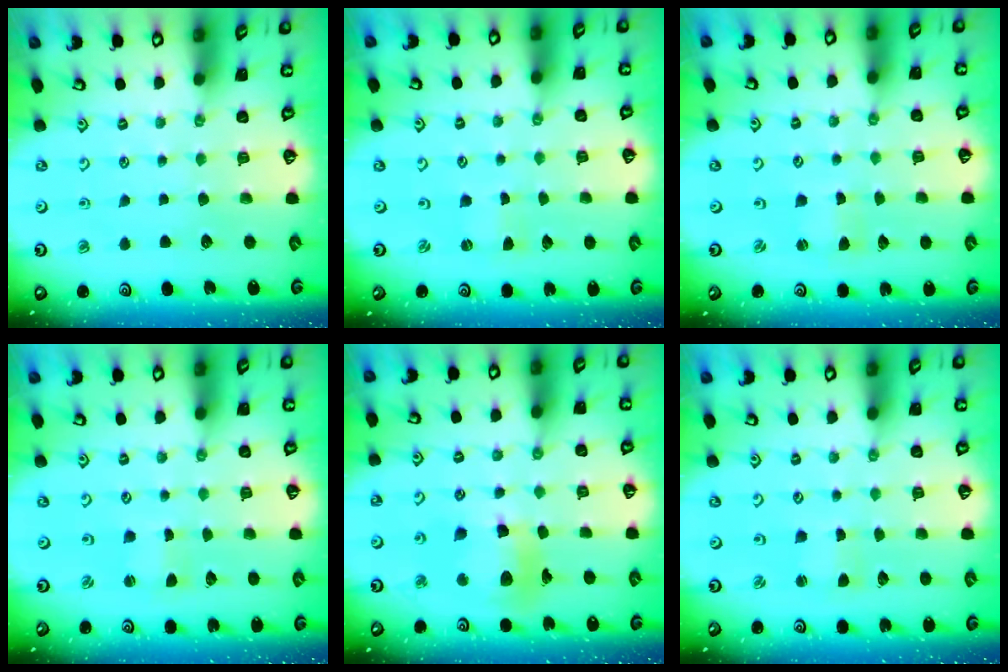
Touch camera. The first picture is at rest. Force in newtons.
{"total": 0.0}
{"total": 0.9, "press": 0.8, "slide": 0.1}
{"total": 0.8, "press": 0.8, "slide": 0.0}
{"total": 12.1, "press": 12.0, "slide": 1.6}
{"total": 0.9, "press": 0.9, "slide": 0.1}